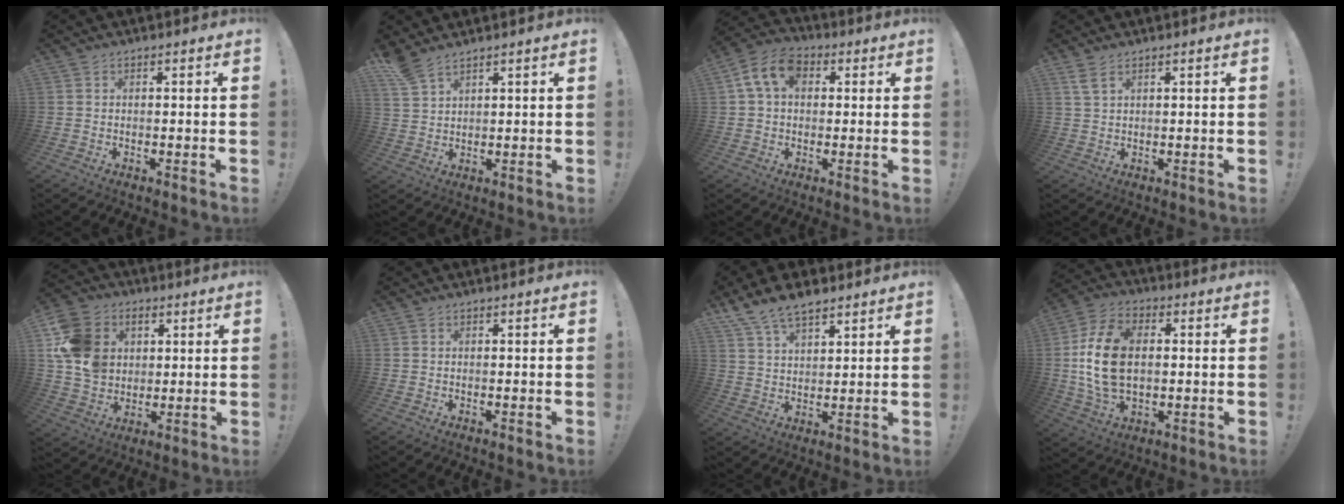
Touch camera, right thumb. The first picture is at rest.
{"total": 5.4, "force": [4.4, 1.5, 2.6], "torque": [-0.058, -0.021, 0.087]}
{"total": 10.3, "force": [3.0, 6.9, 7.0], "torque": [-0.129, 0.010, 0.059]}
{"total": 3.2, "force": [1.8, 1.1, 2.3], "torque": [-0.047, -0.003, 0.033]}
{"total": 15.7, "force": [3.6, 13.2, 7.8], "torque": [-0.128, -0.007, 0.076]}
{"total": 0.0}
{"total": 8.9, "force": [6.9, 3.9, 4.0], "torque": [-0.076, -0.032, 0.132]}
{"total": 17.7, "force": [0.7, 11.5, 13.5], "torque": [-0.265, 0.005, 0.012]}